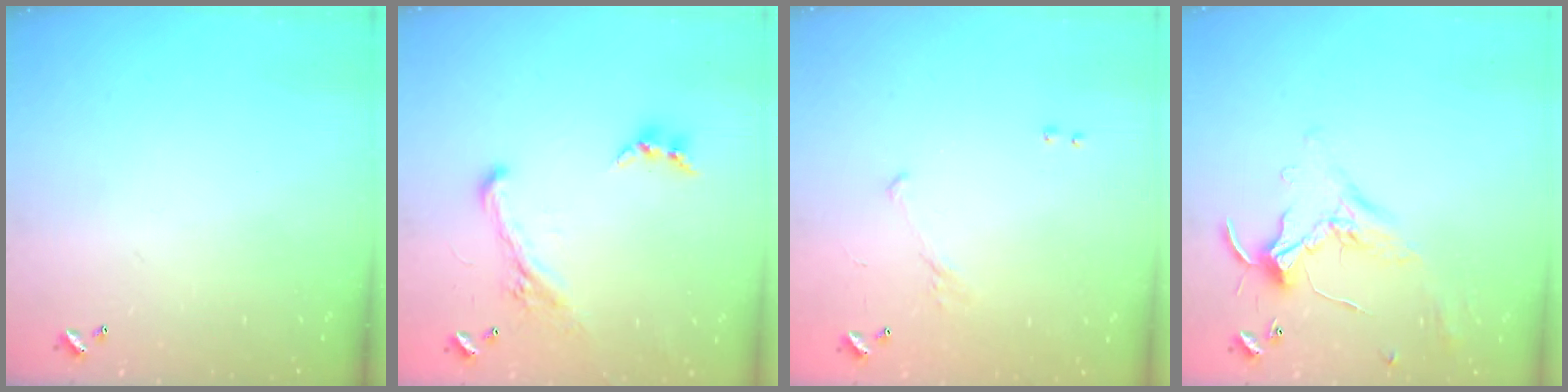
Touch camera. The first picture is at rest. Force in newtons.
{"total": 1.9, "press": 1.3, "slide": 1.4}
{"total": 5.8, "press": 5.8, "slide": 0.8}
{"total": 0.8, "press": 0.7, "slide": 0.4}